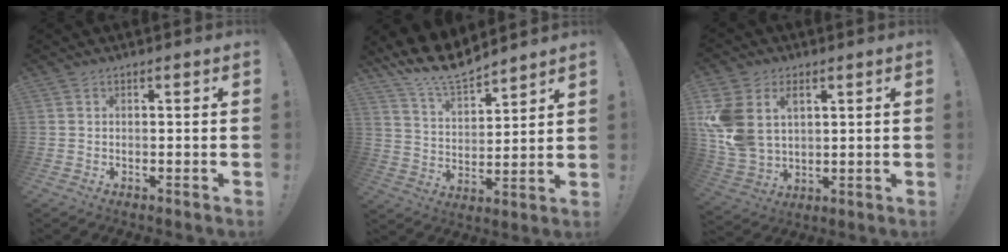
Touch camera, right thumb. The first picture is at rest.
{"total": 12.0, "force": [10.8, 3.4, 3.9], "torque": [-0.094, -0.080, 0.200]}
{"total": 13.2, "force": [4.7, 10.0, 7.2], "torque": [-0.155, -0.022, 0.096]}